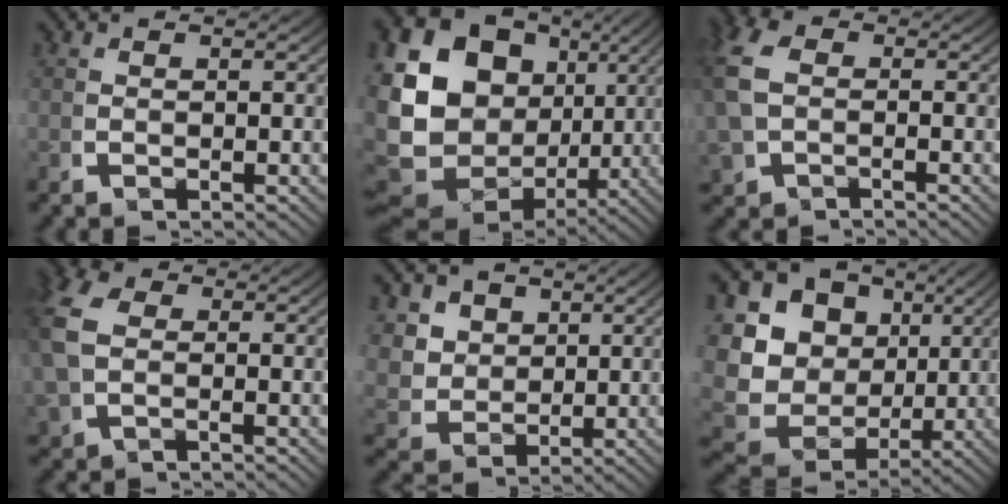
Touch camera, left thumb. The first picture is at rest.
{"total": 17.5, "force": [0.9, 13.5, 11.1], "torque": [-0.238, -0.037, 0.030]}
{"total": 4.3, "force": [-0.3, 3.3, 2.7], "torque": [-0.080, -0.011, 0.005]}
{"total": 5.0, "force": [0.5, 3.6, 3.4], "torque": [-0.101, -0.004, 0.014]}
{"total": 6.2, "force": [1.8, 5.1, 3.2], "torque": [-0.082, -0.032, 0.044]}
{"total": 14.7, "force": [0.9, 12.4, 7.8], "torque": [-0.189, -0.039, 0.018]}